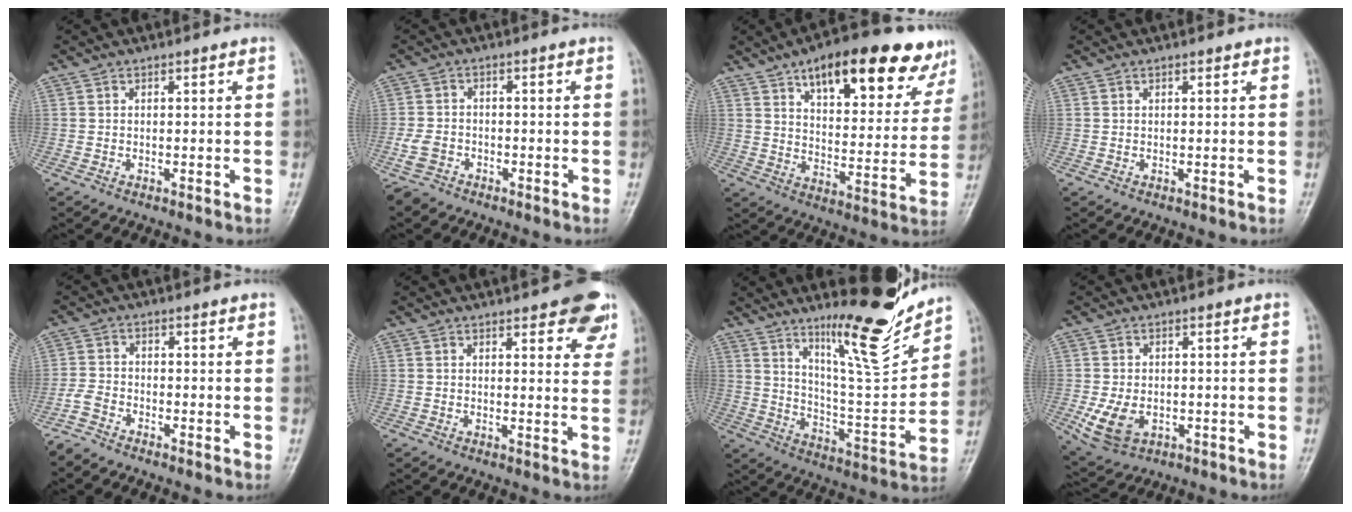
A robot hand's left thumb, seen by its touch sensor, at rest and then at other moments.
{"total": 3.8, "force": [-2.8, 2.3, 1.0], "torque": [-0.025, 0.010, -0.057]}
{"total": 23.1, "force": [14.2, 8.8, 15.9], "torque": [-0.176, -0.032, 0.205]}
{"total": 0.6, "force": [0.3, 0.2, 0.4], "torque": [-0.008, -0.001, 0.004]}
{"total": 3.0, "force": [-2.8, 0.9, 0.6], "torque": [-0.019, 0.000, -0.065]}
{"total": 9.9, "force": [6.4, 3.5, 6.7], "torque": [-0.045, -0.025, 0.068]}
{"total": 17.1, "force": [12.8, 2.9, 11.1], "torque": [-0.142, -0.098, 0.215]}
{"total": 7.1, "force": [-1.7, 5.0, 4.7], "torque": [-0.084, -0.002, -0.017]}